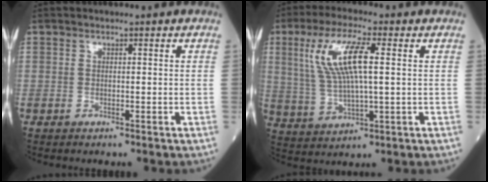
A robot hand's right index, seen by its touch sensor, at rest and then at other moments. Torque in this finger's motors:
{"motor_torque": [0.77, 0.08, 0.41, 0.21]}